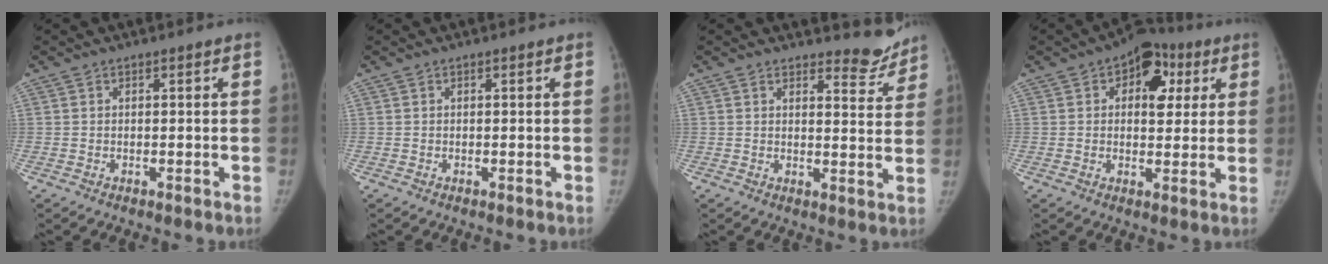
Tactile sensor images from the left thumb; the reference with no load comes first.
{"total": 0.0}
{"total": 6.1, "force": [5.7, 2.1, 0.6], "torque": [0.023, -0.050, 0.067]}
{"total": 11.3, "force": [4.2, 7.2, 7.7], "torque": [-0.053, 0.003, 0.054]}